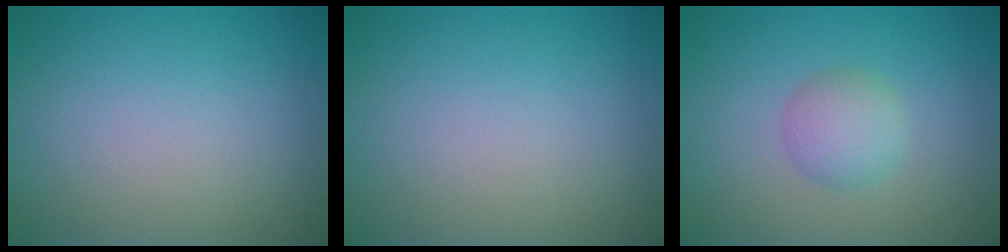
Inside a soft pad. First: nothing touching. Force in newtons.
{"total": 0.0}
{"total": 2.5, "press": 2.5, "slide": 0.1}